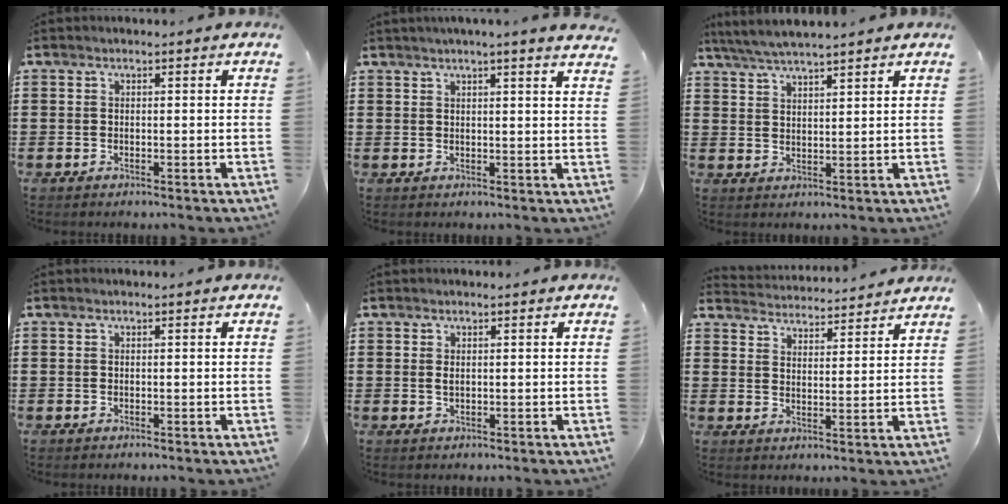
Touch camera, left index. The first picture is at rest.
{"total": 2.4, "force": [2.1, -0.6, 1.1], "torque": [-0.024, -0.006, 0.038]}
{"total": 4.0, "force": [3.7, 0.0, 1.5], "torque": [-0.039, -0.010, 0.067]}
{"total": 0.0}
{"total": 1.1, "force": [0.2, 0.4, 1.0], "torque": [-0.020, 0.003, 0.003]}
{"total": 3.8, "force": [3.8, -0.2, -0.3], "torque": [-0.012, -0.025, 0.066]}